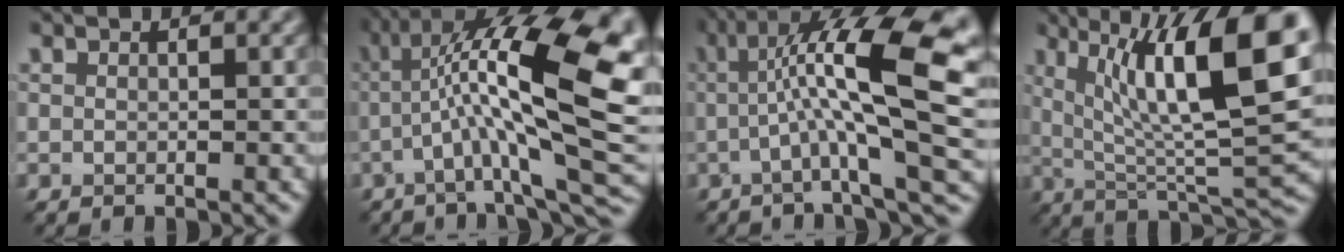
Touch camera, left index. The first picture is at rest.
{"total": 15.4, "force": [0.0, 4.0, 14.9], "torque": [-0.245, 0.030, 0.001]}
{"total": 14.2, "force": [1.6, 3.4, 13.6], "torque": [-0.214, 0.021, 0.027]}
{"total": 13.5, "force": [4.2, 3.4, 12.4], "torque": [-0.187, 0.006, 0.068]}